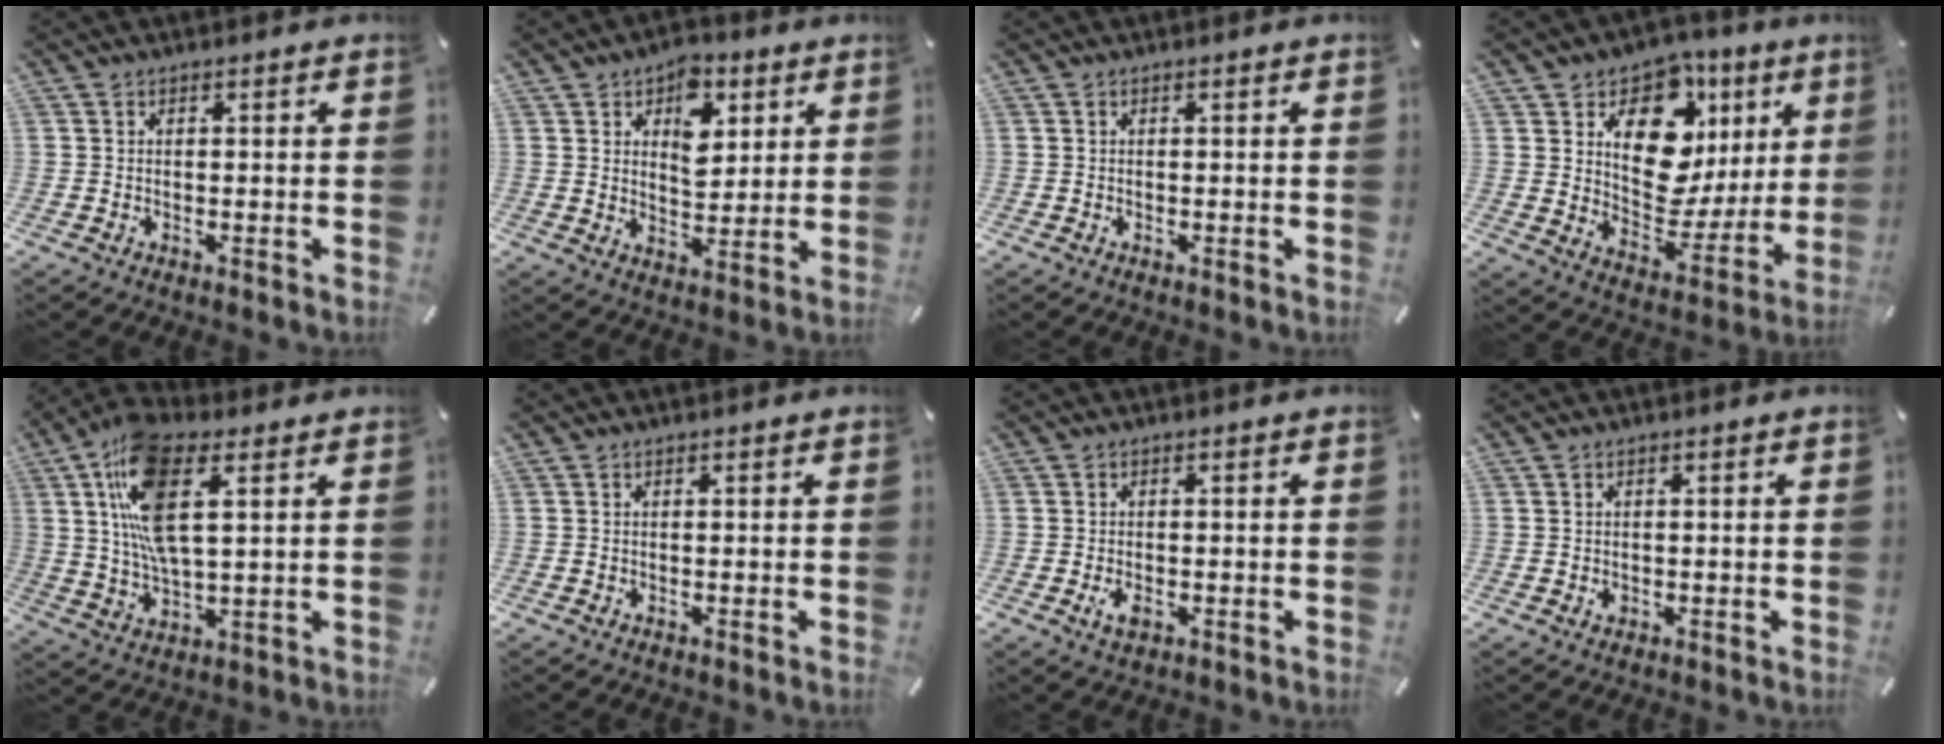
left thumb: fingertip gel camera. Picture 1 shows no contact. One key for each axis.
{"total": 9.6, "fx": 4.2, "fy": 6.5, "fz": 5.6, "tx": -0.060, "ty": -0.014, "tz": 0.068}
{"total": 0.0}
{"total": 15.6, "fx": 6.0, "fy": 11.2, "fz": 9.0, "tx": -0.118, "ty": -0.052, "tz": 0.108}
{"total": 15.5, "fx": 5.8, "fy": 6.8, "fz": 12.7, "tx": -0.289, "ty": -0.010, "tz": 0.101}
{"total": 0.0}
{"total": 2.7, "fx": -0.8, "fy": 1.5, "fz": 2.1, "tx": -0.050, "ty": -0.004, "tz": -0.016}
{"total": 0.9, "fx": -0.1, "fy": 0.7, "fz": 0.5, "tx": -0.010, "ty": 0.003, "tz": -0.003}